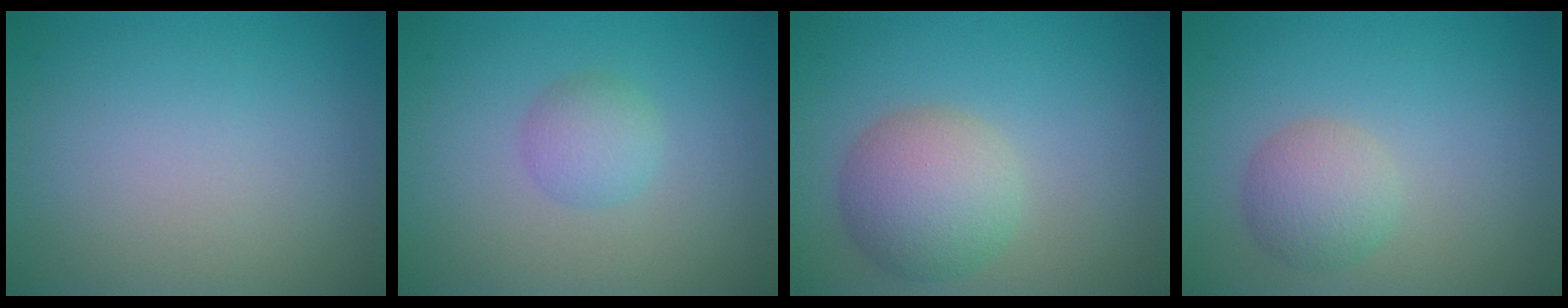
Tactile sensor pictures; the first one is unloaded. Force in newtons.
{"total": 2.1, "press": 2.1, "slide": 0.1}
{"total": 5.1, "press": 5.1, "slide": 0.1}
{"total": 3.0, "press": 3.0, "slide": 0.0}